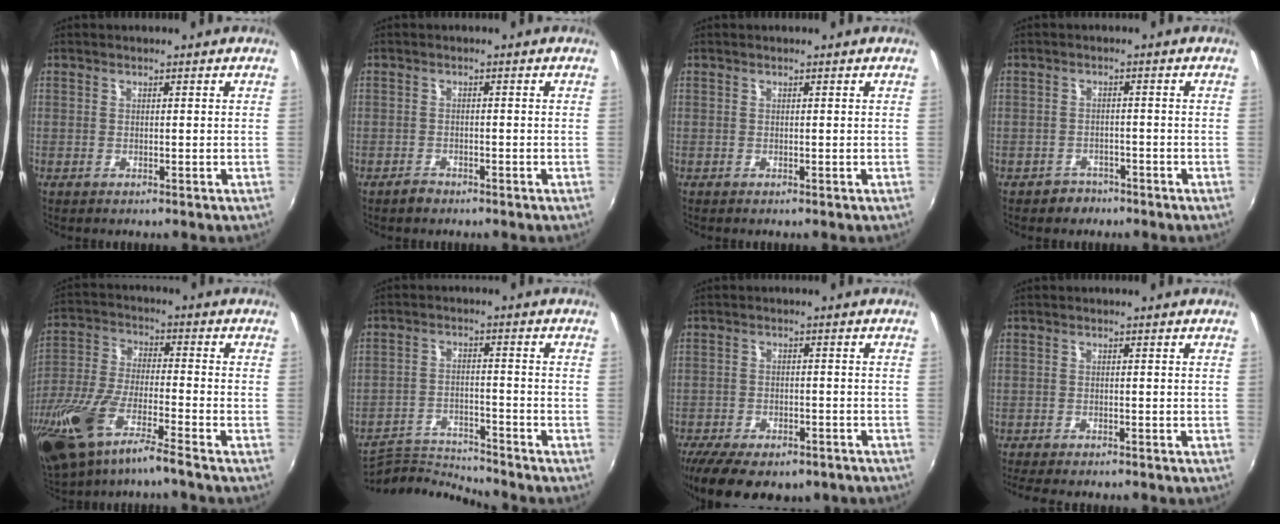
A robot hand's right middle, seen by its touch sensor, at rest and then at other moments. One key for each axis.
{"total": 1.7, "fx": -1.5, "fy": 0.8, "fz": 0.4, "tx": -0.010, "ty": 0.000, "tz": -0.026}
{"total": 0.0}
{"total": 3.2, "fx": -2.3, "fy": 2.2, "fz": -0.1, "tx": -0.009, "ty": 0.008, "tz": -0.035}
{"total": 17.5, "fx": -11.4, "fy": 3.6, "fz": 12.7, "tx": -0.274, "ty": -0.046, "tz": -0.215}
{"total": 8.6, "fx": -8.6, "fy": -0.1, "fz": 0.1, "tx": -0.024, "ty": 0.007, "tz": -0.163}
{"total": 15.7, "fx": -11.3, "fy": 6.7, "fz": 8.5, "tx": -0.186, "ty": -0.038, "tz": -0.165}
{"total": 6.2, "fx": -5.4, "fy": 1.2, "fz": 2.9, "tx": -0.067, "ty": -0.022, "tz": -0.086}